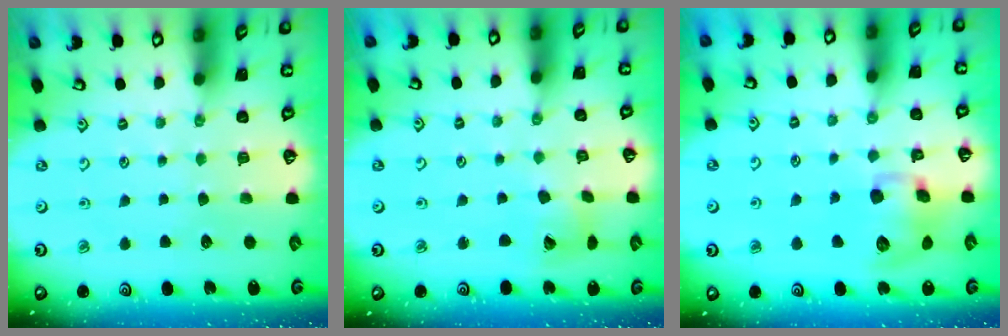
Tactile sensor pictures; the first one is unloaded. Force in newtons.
{"total": 7.1, "press": 7.1, "slide": 1.0}
{"total": 11.0, "press": 10.8, "slide": 1.8}